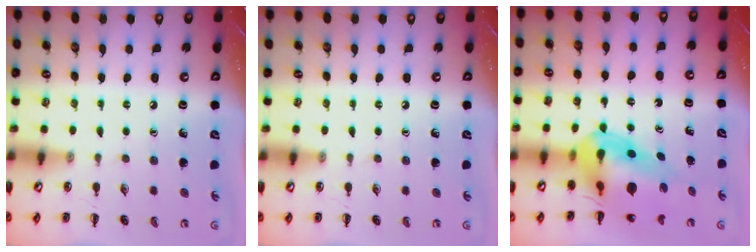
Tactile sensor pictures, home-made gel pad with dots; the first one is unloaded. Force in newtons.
{"total": 0.0}
{"total": 10.6, "press": 10.1, "slide": 3.2}